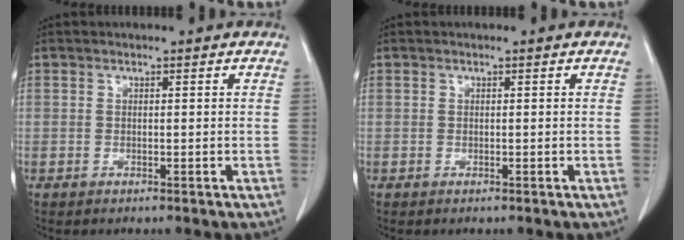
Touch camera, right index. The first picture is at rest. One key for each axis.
{"total": 0.0}